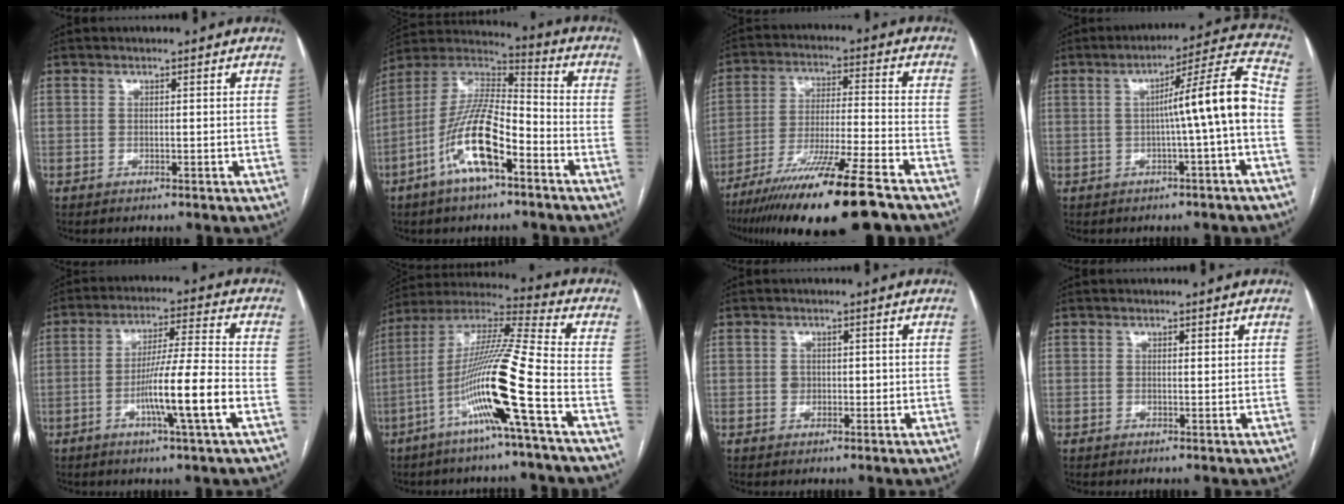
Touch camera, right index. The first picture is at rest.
{"total": 14.6, "force": [-6.6, 4.0, 12.4], "torque": [-0.248, 0.010, -0.120]}
{"total": 18.7, "force": [-13.8, 0.1, 12.7], "torque": [-0.212, -0.043, -0.233]}
{"total": 10.2, "force": [-1.2, -1.0, 10.1], "torque": [-0.147, 0.025, -0.018]}
{"total": 11.2, "force": [-3.7, -1.0, 10.6], "torque": [-0.190, -0.002, -0.064]}
{"total": 16.5, "force": [-6.1, -1.4, 15.2], "torque": [-0.298, -0.004, -0.120]}
{"total": 1.7, "force": [0.0, 1.5, 0.8], "torque": [-0.013, 0.007, 0.004]}
{"total": 0.7, "force": [0.4, 0.2, 0.5], "torque": [-0.011, -0.001, 0.005]}